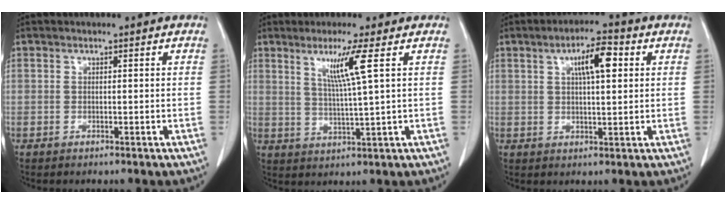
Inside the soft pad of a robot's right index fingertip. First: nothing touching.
{"total": 6.1, "force": [2.5, -1.5, 5.4], "torque": [-0.104, -0.012, 0.051]}
{"total": 6.6, "force": [2.2, 1.5, 6.0], "torque": [-0.102, 0.011, 0.035]}